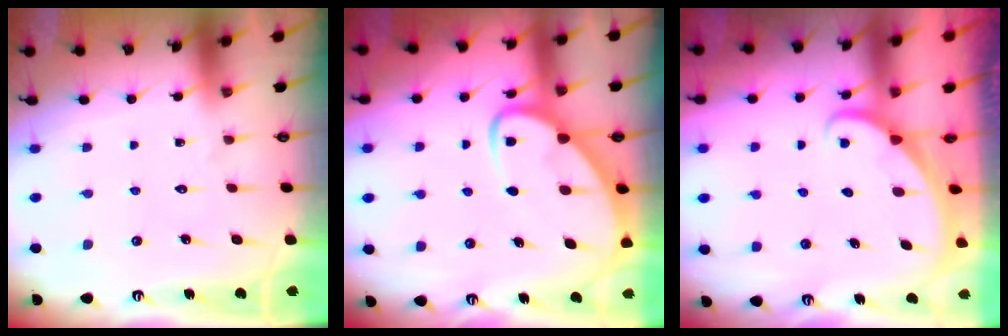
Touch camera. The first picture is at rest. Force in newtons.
{"total": 7.2, "press": 7.2, "slide": 0.8}
{"total": 1.7, "press": 1.7, "slide": 0.0}